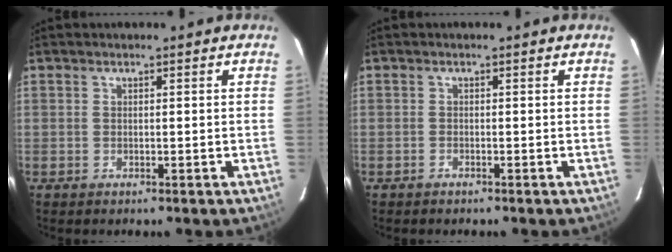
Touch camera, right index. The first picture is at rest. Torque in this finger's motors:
{"motor_torque": [0.18, -0.24, -0.13, -0.03]}